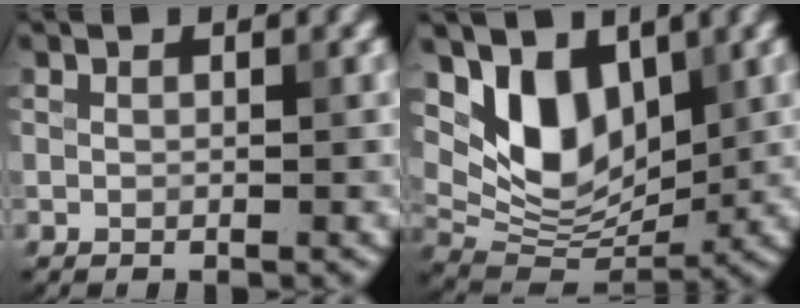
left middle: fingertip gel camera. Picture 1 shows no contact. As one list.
[{"total": 6.3, "force": [2.8, 4.0, 4.1], "torque": [-0.079, -0.021, 0.047]}]